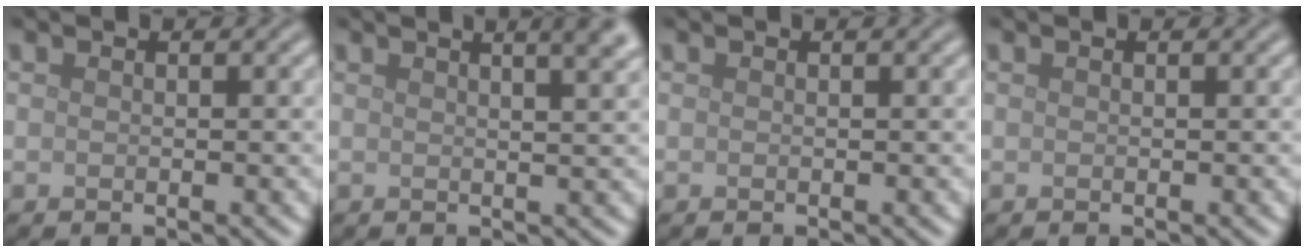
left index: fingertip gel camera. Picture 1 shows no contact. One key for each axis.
{"total": 7.0, "fx": 3.7, "fy": 3.1, "fz": 5.0, "tx": -0.015, "ty": 0.050, "tz": 0.012}
{"total": 0.0}
{"total": 0.0}